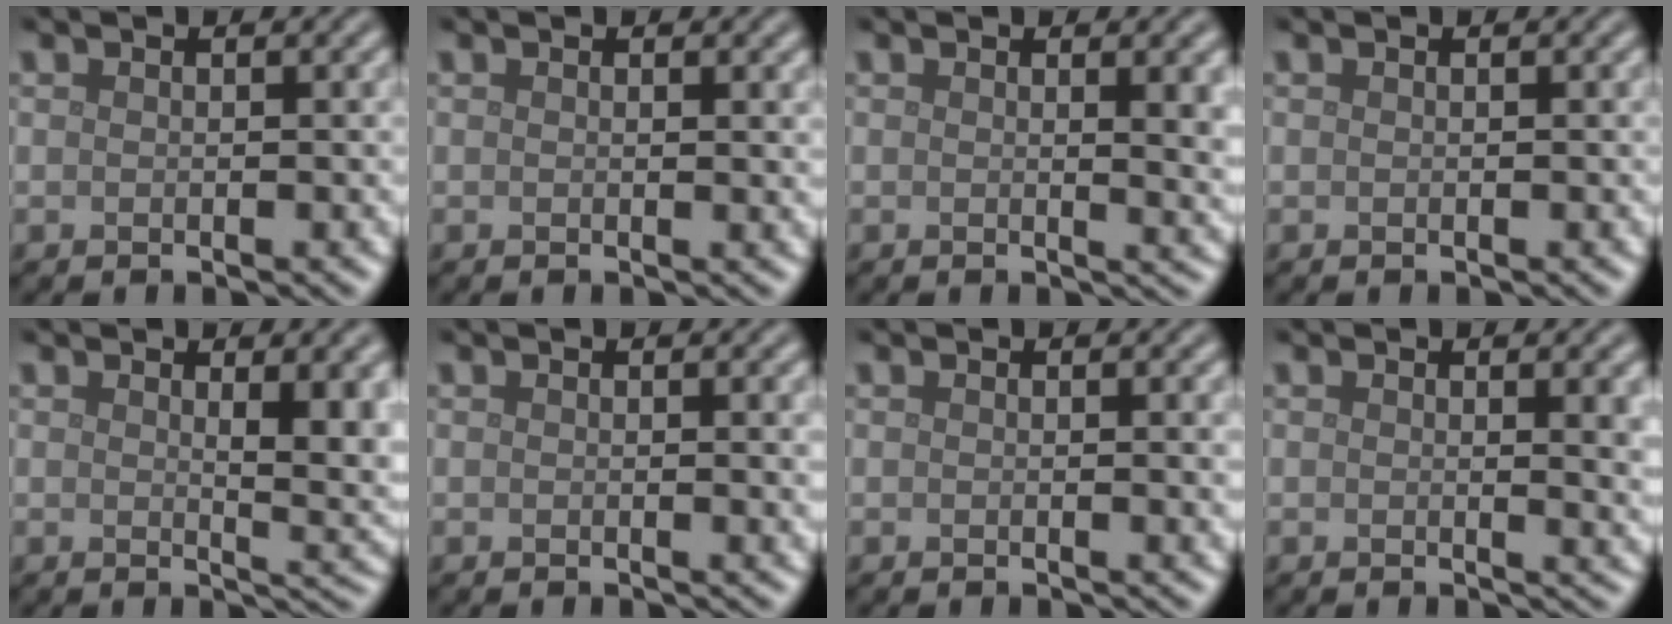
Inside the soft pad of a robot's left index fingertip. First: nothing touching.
{"total": 0.5, "force": [0.3, 0.1, 0.4], "torque": [-0.002, -0.002, 0.004]}
{"total": 3.5, "force": [0.8, 1.1, 3.2], "torque": [-0.031, -0.001, 0.011]}
{"total": 0.0}
{"total": 4.4, "force": [1.4, 1.3, 4.0], "torque": [-0.047, -0.006, 0.024]}
{"total": 1.5, "force": [0.2, 0.4, 1.4], "torque": [-0.014, 0.001, 0.001]}
{"total": 1.2, "force": [0.2, 0.3, 1.1], "torque": [-0.010, 0.000, 0.001]}
{"total": 3.1, "force": [0.7, 1.0, 2.9], "torque": [-0.026, -0.001, 0.009]}